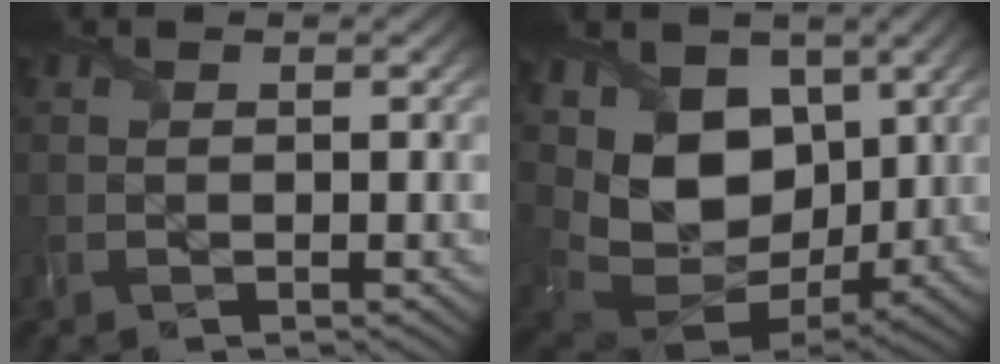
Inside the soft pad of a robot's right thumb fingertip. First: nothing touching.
{"total": 12.2, "force": [3.2, 8.9, 7.6], "torque": [-0.177, -0.015, 0.063]}